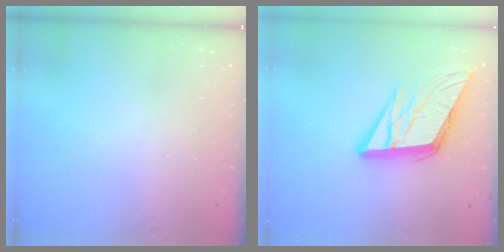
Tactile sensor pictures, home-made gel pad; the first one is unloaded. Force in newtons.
{"total": 15.2, "press": 15.0, "slide": 2.6}